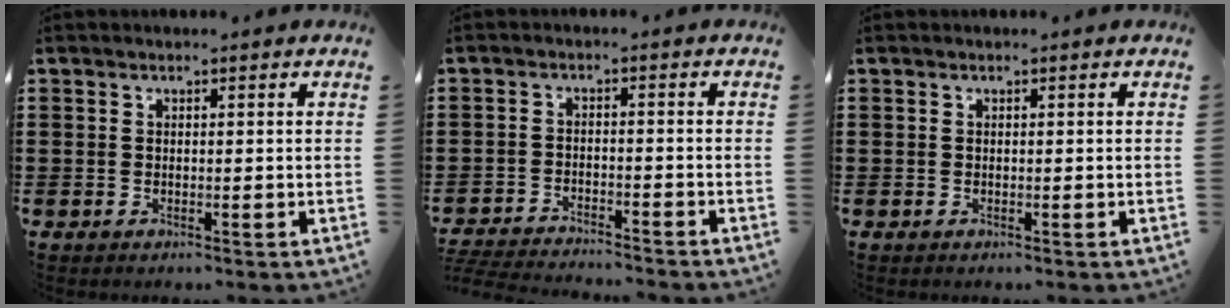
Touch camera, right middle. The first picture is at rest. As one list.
[{"total": 3.7, "force": [-3.7, 0.0, 0.2], "torque": [-0.014, -0.005, -0.079]}, {"total": 0.0}]